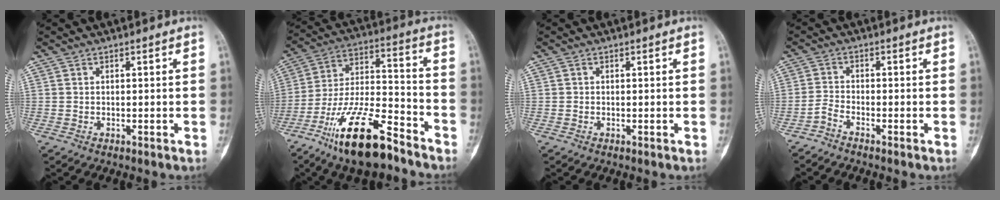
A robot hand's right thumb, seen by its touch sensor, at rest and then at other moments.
{"total": 19.0, "force": [-12.6, 6.0, 12.9], "torque": [-0.239, 0.077, -0.225]}
{"total": 0.0}
{"total": 1.9, "force": [-1.7, 0.1, 0.8], "torque": [-0.023, 0.006, -0.042]}